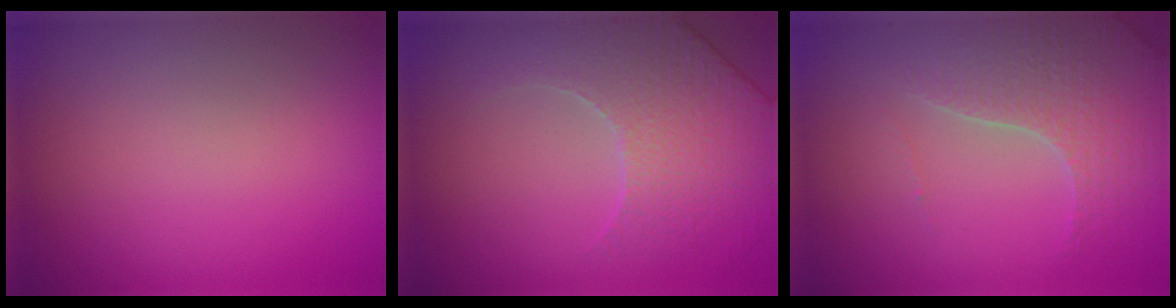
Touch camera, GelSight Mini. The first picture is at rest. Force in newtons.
{"total": 4.4, "press": 4.2, "slide": 1.2}
{"total": 4.2, "press": 3.7, "slide": 1.8}